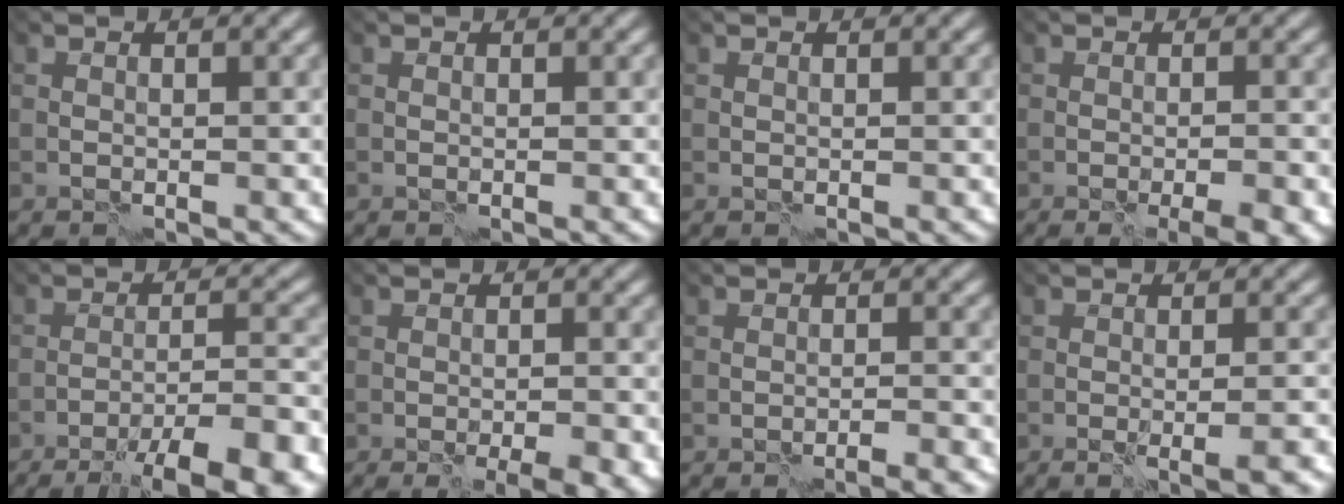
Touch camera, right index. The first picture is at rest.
{"total": 0.0}
{"total": 0.0}
{"total": 4.2, "force": [-2.4, 1.0, 3.3], "torque": [-0.026, 0.008, -0.021]}
{"total": 10.1, "force": [-8.3, 1.0, 5.6], "torque": [-0.071, 0.002, -0.098]}
{"total": 4.3, "force": [-2.5, 1.0, 3.3], "torque": [-0.025, 0.005, -0.027]}
{"total": 2.5, "force": [-2.3, -0.2, 1.0], "torque": [0.002, 0.011, -0.029]}
{"total": 3.6, "force": [-1.1, 1.0, 3.2], "torque": [-0.014, 0.020, -0.027]}